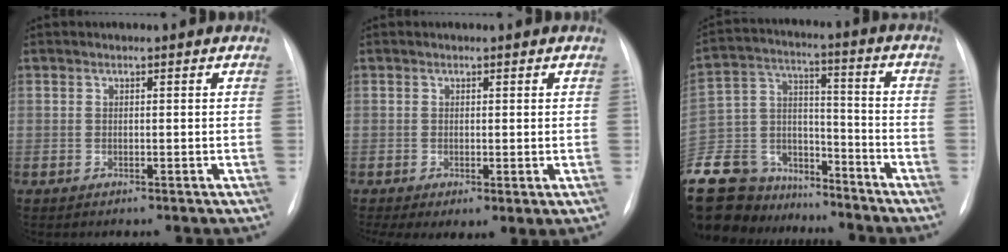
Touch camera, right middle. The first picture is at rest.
{"total": 4.8, "force": [-0.9, 1.8, 4.3], "torque": [-0.076, -0.014, -0.009]}
{"total": 24.7, "force": [-20.1, 11.9, 7.8], "torque": [-0.251, 0.014, -0.328]}